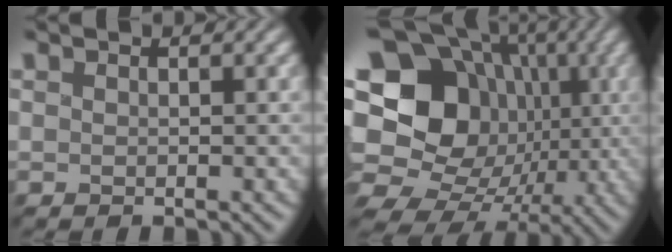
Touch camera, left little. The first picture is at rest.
{"total": 20.2, "force": [-1.6, 17.6, 9.8], "torque": [-0.177, 0.041, -0.073]}